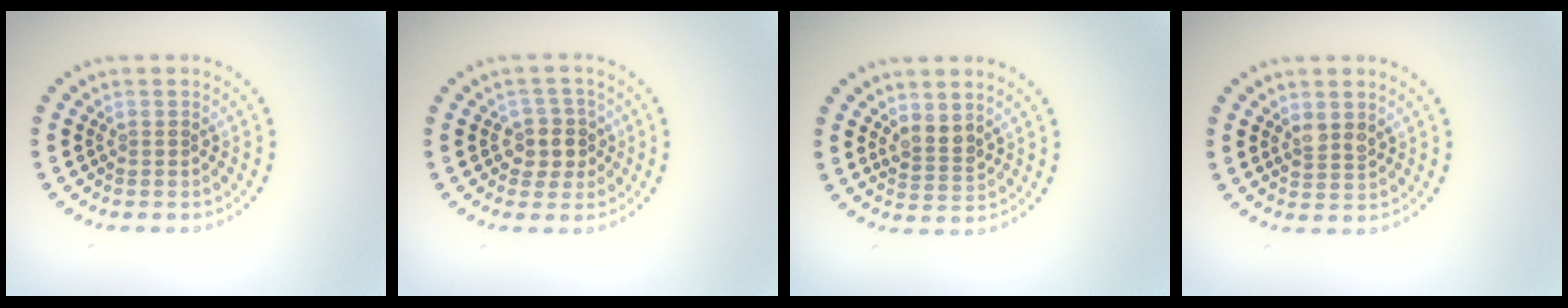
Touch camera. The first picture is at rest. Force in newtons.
{"total": 2.7, "press": 2.4, "slide": 1.3}
{"total": 2.1, "press": 1.7, "slide": 1.2}
{"total": 1.7, "press": 1.5, "slide": 0.7}